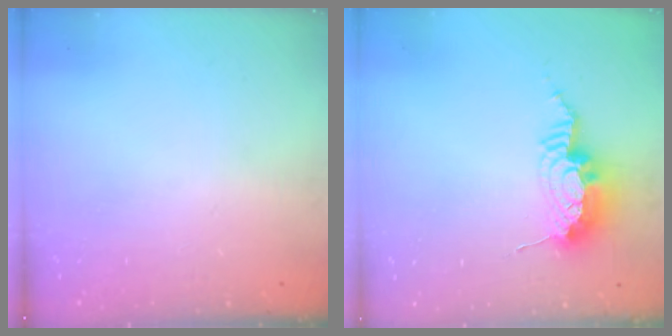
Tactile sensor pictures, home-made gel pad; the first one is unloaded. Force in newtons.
{"total": 11.8, "press": 11.7, "slide": 1.1}